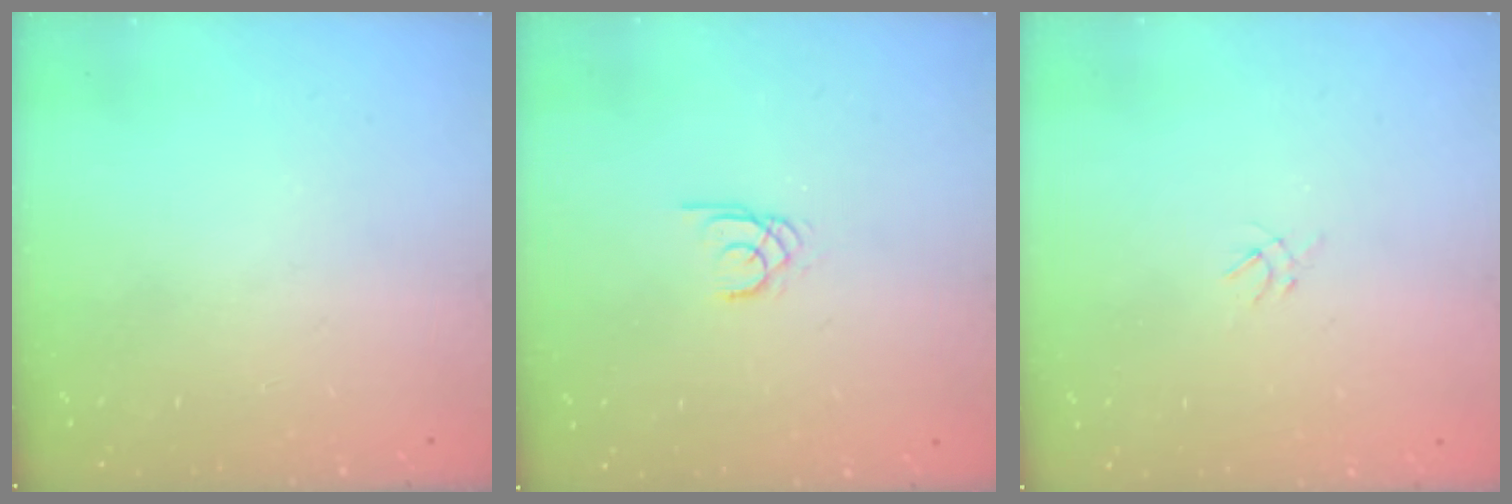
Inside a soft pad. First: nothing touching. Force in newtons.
{"total": 1.5, "press": 1.5, "slide": 0.1}
{"total": 1.2, "press": 1.1, "slide": 0.5}